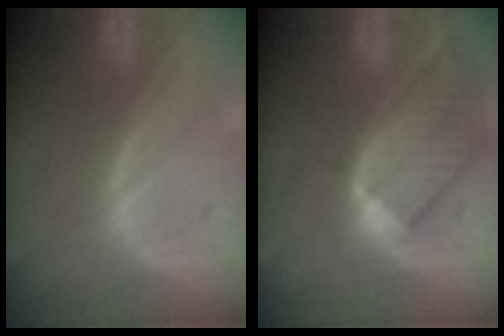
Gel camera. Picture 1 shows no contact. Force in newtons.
{"total": 9.5, "press": 8.3, "slide": 4.7}